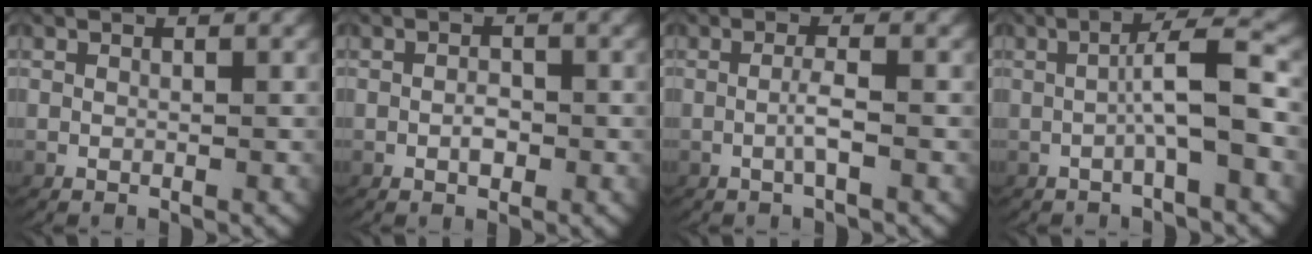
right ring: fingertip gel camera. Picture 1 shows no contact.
{"total": 1.4, "force": [-0.5, 0.8, 0.9], "torque": [-0.020, -0.006, -0.007]}
{"total": 1.8, "force": [-0.5, 0.0, 1.7], "torque": [-0.036, -0.003, -0.011]}
{"total": 4.2, "force": [-0.5, 0.6, 4.1], "torque": [-0.061, 0.012, -0.012]}